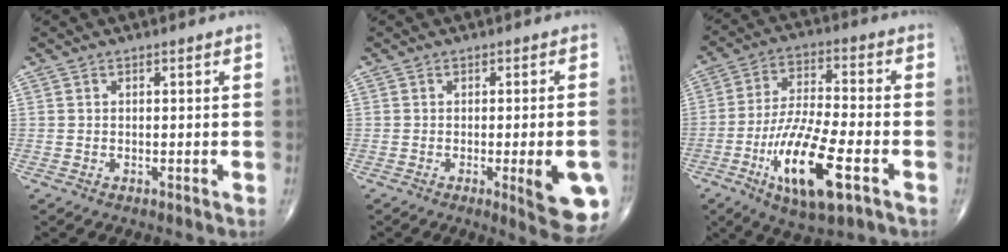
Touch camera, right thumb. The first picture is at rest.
{"total": 10.5, "force": [-3.2, 2.3, 9.7], "torque": [-0.107, -0.005, -0.033]}
{"total": 16.6, "force": [-6.5, 5.1, 14.4], "torque": [-0.275, 0.015, -0.108]}